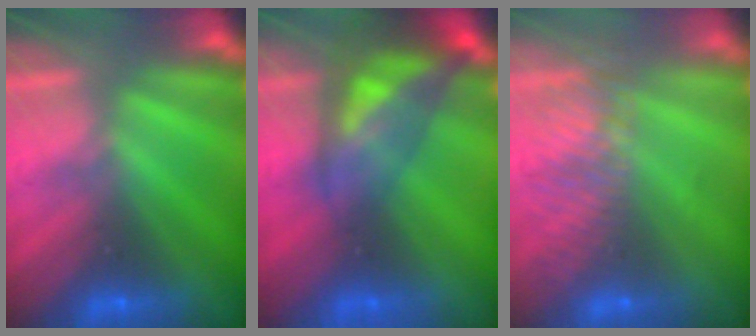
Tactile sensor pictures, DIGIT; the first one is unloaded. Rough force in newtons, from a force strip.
{"total": 8.1}
{"total": 6.8}